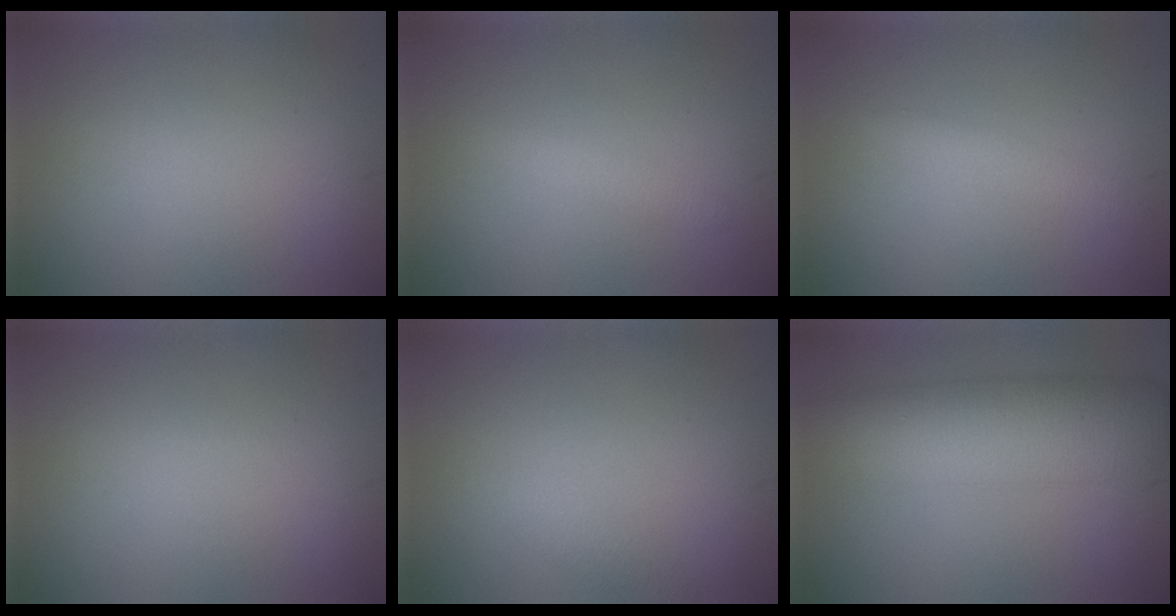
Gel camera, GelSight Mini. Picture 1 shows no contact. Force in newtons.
{"total": 1.3, "press": 1.3, "slide": 0.0}
{"total": 1.5, "press": 1.5, "slide": 0.1}
{"total": 0.0}
{"total": 1.4, "press": 1.4, "slide": 0.0}
{"total": 8.7, "press": 8.7, "slide": 0.2}